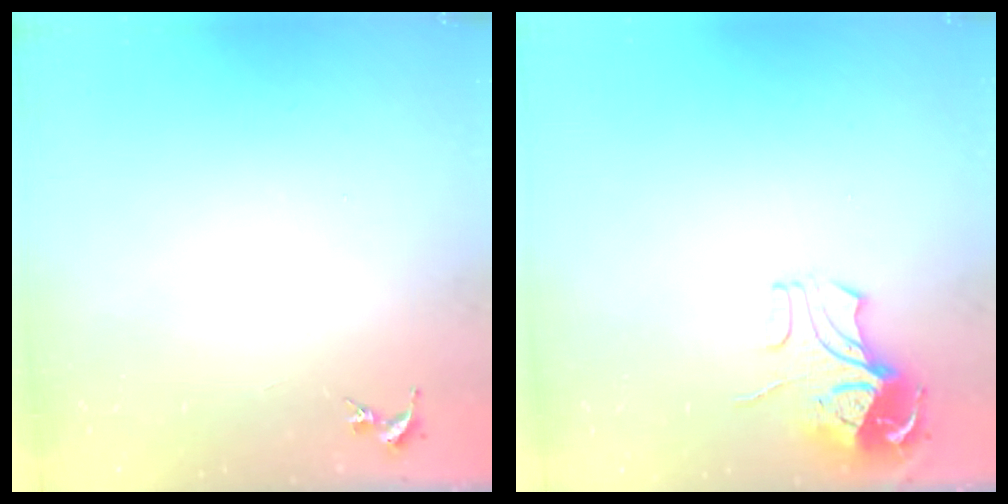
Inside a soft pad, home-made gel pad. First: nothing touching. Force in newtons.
{"total": 9.0, "press": 8.9, "slide": 1.0}